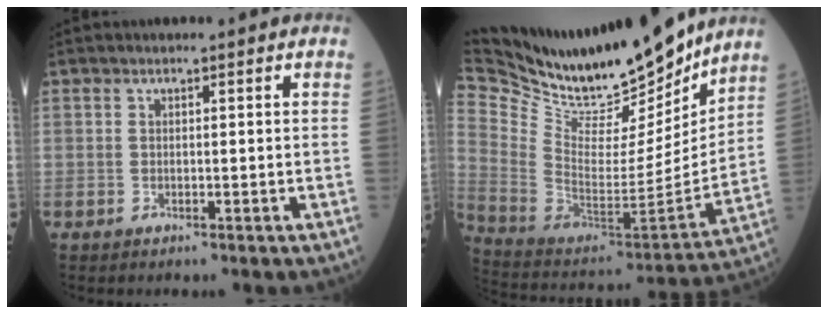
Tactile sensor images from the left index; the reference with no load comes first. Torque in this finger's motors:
{"motor_torque": [0.54, -0.96, 0.10, 0.01]}